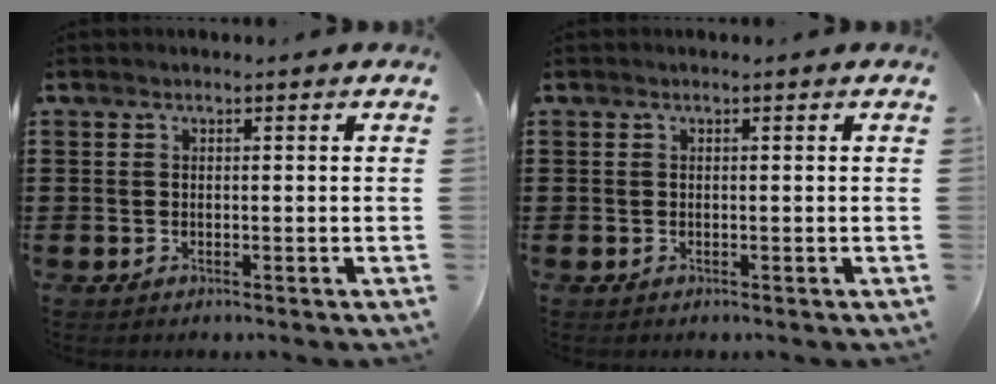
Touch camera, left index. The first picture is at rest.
{"total": 0.0}